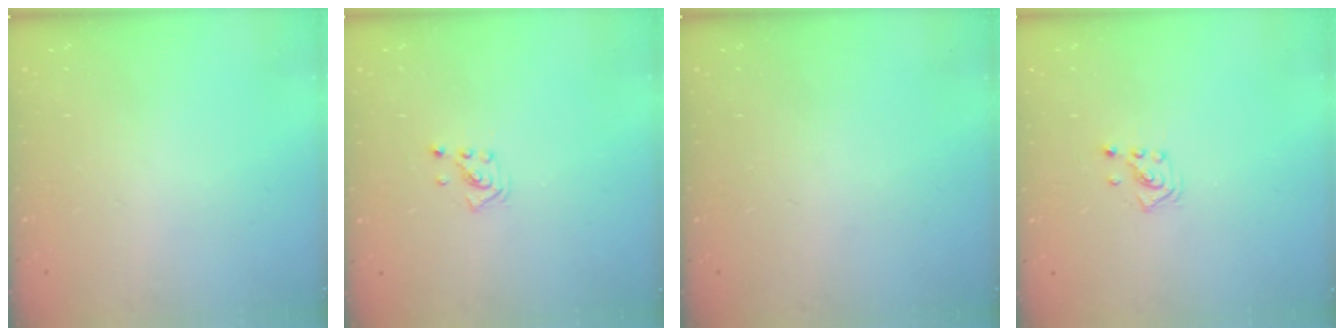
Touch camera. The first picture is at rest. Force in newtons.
{"total": 1.9, "press": 1.9, "slide": 0.1}
{"total": 0.0}
{"total": 1.4, "press": 1.4, "slide": 0.1}